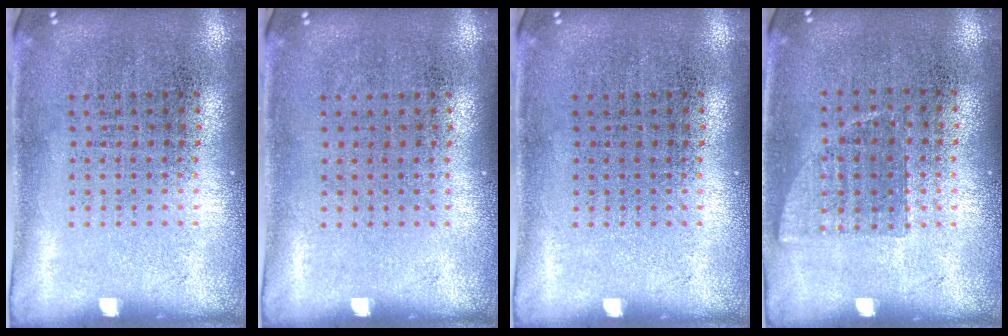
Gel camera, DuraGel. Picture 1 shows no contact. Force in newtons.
{"total": 0.0}
{"total": 0.0}
{"total": 0.8, "press": 0.7, "slide": 0.3}